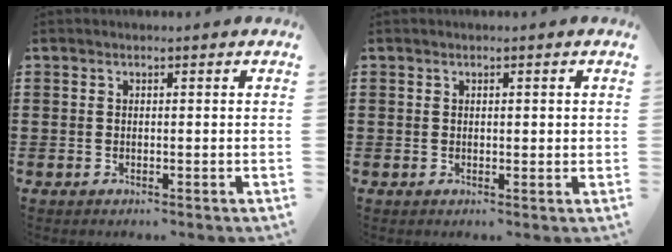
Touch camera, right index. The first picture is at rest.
{"total": 0.6, "force": [0.2, 0.2, 0.5], "torque": [-0.010, 0.002, 0.003]}